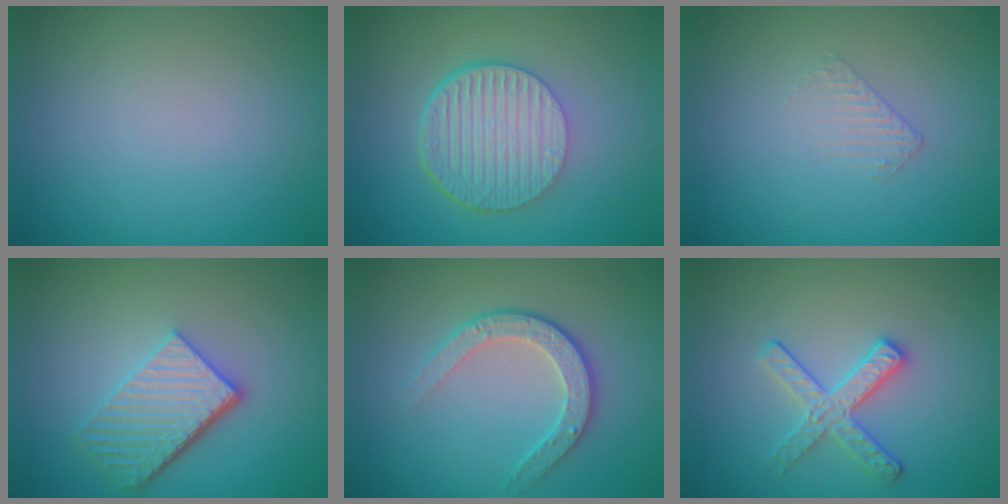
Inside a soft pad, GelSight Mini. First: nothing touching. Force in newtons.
{"total": 6.4, "press": 4.4, "slide": 4.7}
{"total": 0.9, "press": 0.2, "slide": 0.9}
{"total": 5.2, "press": 3.9, "slide": 3.4}
{"total": 3.4, "press": 2.8, "slide": 1.9}
{"total": 2.8, "press": 2.7, "slide": 0.5}